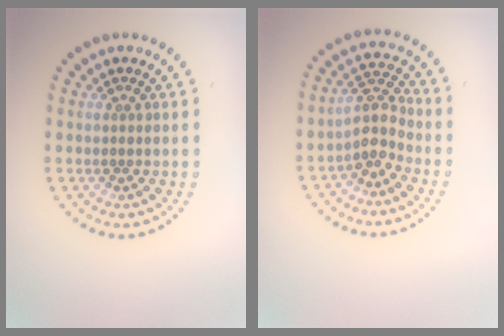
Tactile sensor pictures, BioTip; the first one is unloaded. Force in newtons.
{"total": 2.9, "press": 2.4, "slide": 1.7}